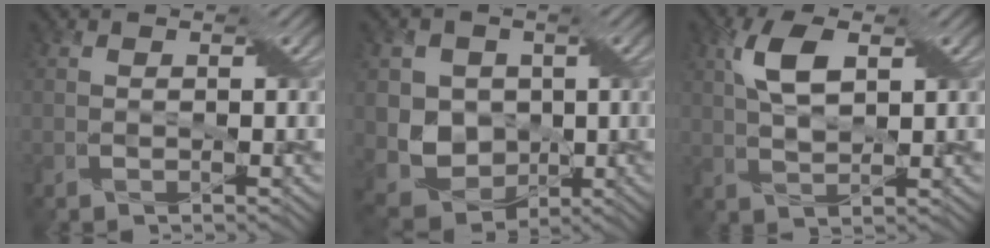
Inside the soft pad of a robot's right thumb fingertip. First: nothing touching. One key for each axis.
{"total": 8.1, "fx": 0.3, "fy": 7.3, "fz": 3.4, "tx": -0.083, "ty": -0.024, "tz": -0.007}
{"total": 5.3, "fx": 2.1, "fy": 2.4, "fz": 4.3, "tx": -0.099, "ty": 0.007, "tz": 0.037}